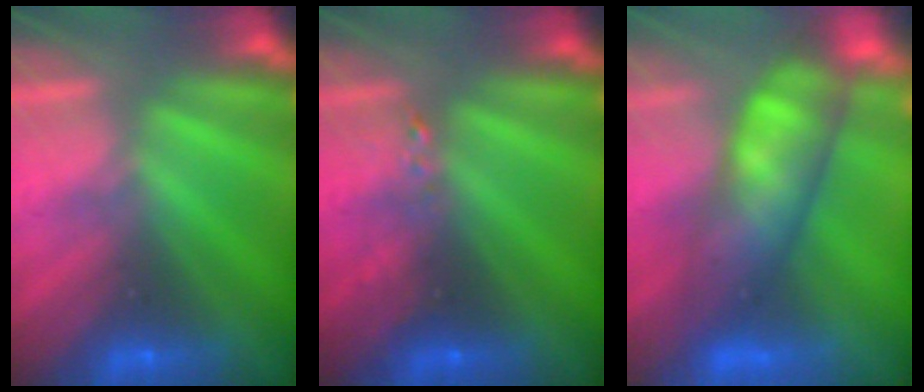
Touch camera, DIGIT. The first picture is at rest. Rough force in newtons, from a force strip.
{"total": 2.5}
{"total": 7.4}